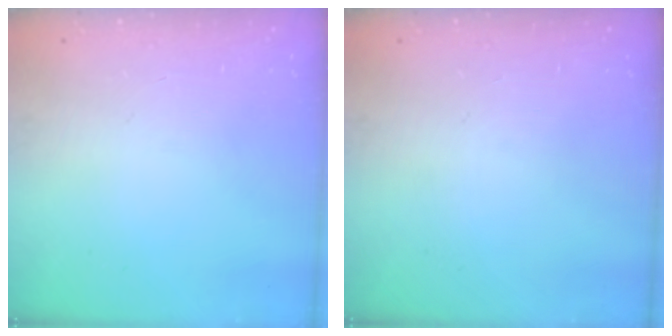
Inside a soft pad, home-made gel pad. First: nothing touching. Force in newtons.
{"total": 0.0}